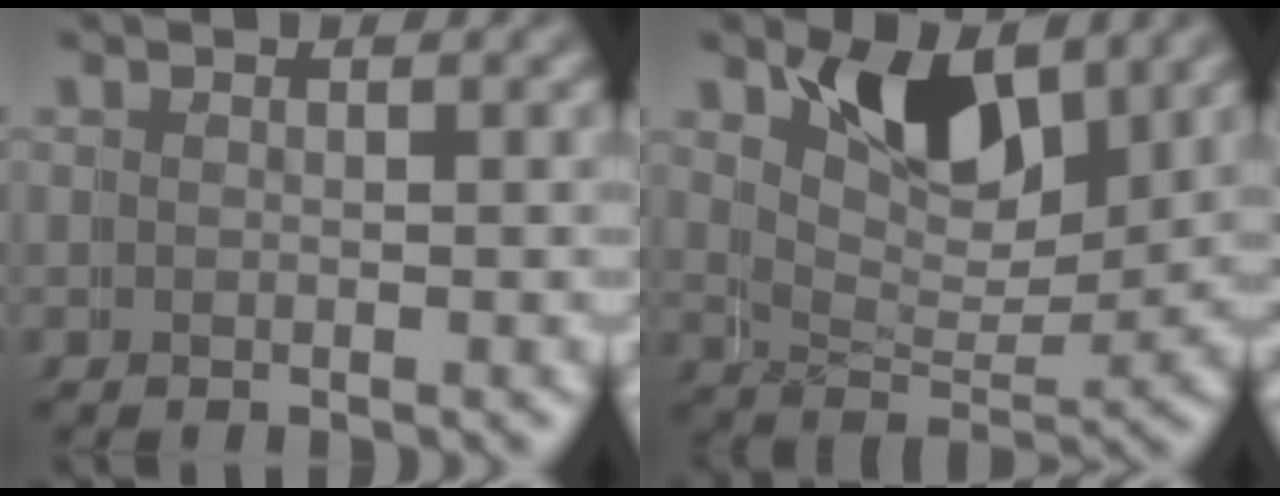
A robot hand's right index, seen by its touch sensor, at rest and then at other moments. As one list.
[{"total": 6.4, "force": [4.3, 3.1, 3.6], "torque": [-0.071, -0.013, 0.076]}]